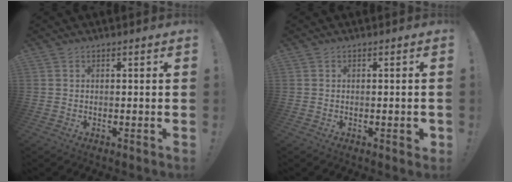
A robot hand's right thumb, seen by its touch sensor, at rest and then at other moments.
{"total": 1.3, "force": [-0.5, 0.4, 1.1], "torque": [-0.012, 0.001, -0.009]}